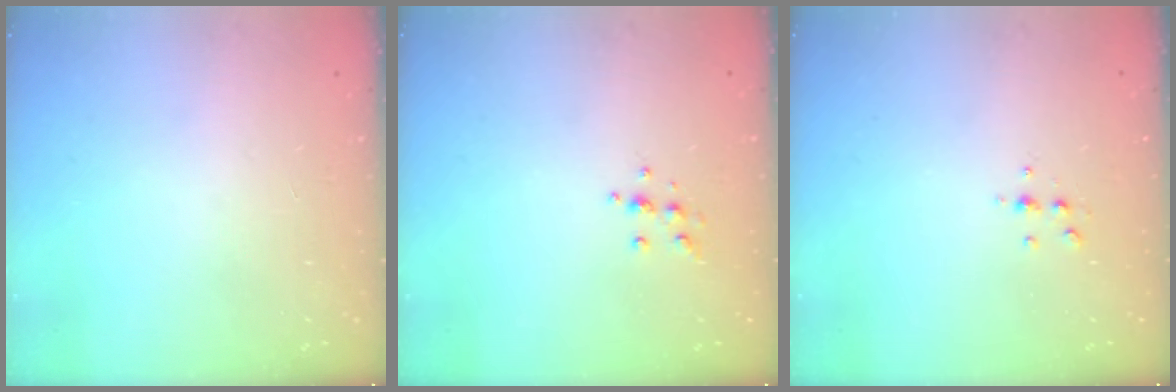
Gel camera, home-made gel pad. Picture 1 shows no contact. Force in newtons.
{"total": 6.2, "press": 6.1, "slide": 0.7}
{"total": 5.3, "press": 5.2, "slide": 1.0}